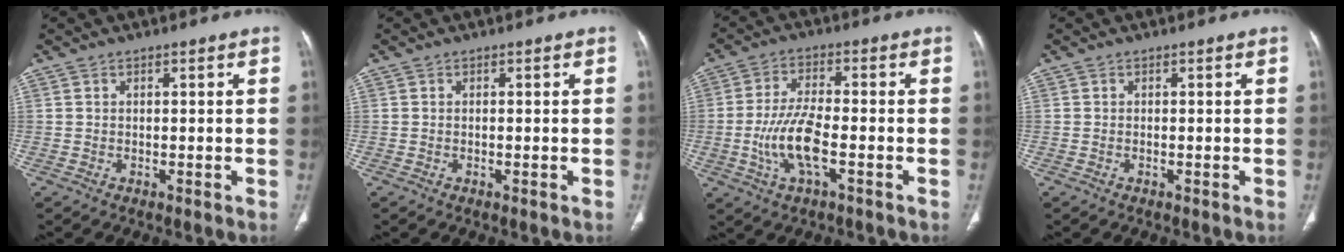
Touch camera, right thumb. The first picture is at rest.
{"total": 0.0}
{"total": 9.3, "force": [-2.5, 3.2, 8.4], "torque": [-0.178, 0.012, -0.048]}
{"total": 0.0}